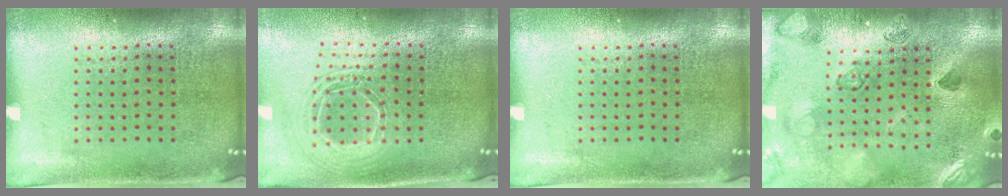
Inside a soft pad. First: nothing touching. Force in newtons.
{"total": 2.0, "press": 1.6, "slide": 1.2}
{"total": 0.0}
{"total": 2.3, "press": 2.3, "slide": 0.3}